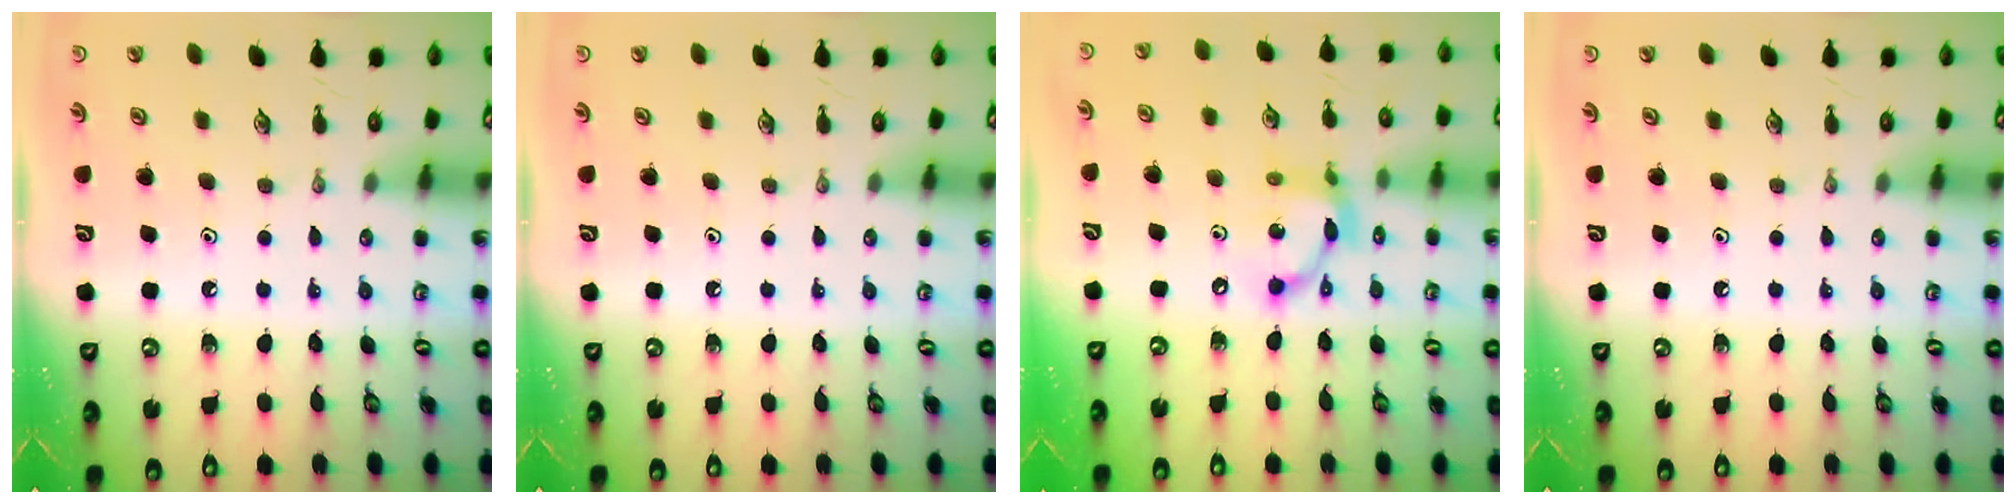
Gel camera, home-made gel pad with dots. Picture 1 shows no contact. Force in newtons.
{"total": 0.0}
{"total": 11.3, "press": 11.3, "slide": 0.8}
{"total": 0.0}